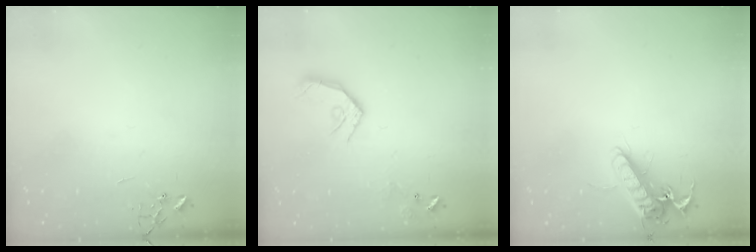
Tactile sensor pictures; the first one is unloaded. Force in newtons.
{"total": 11.7, "press": 11.6, "slide": 1.2}
{"total": 12.8, "press": 12.6, "slide": 2.4}